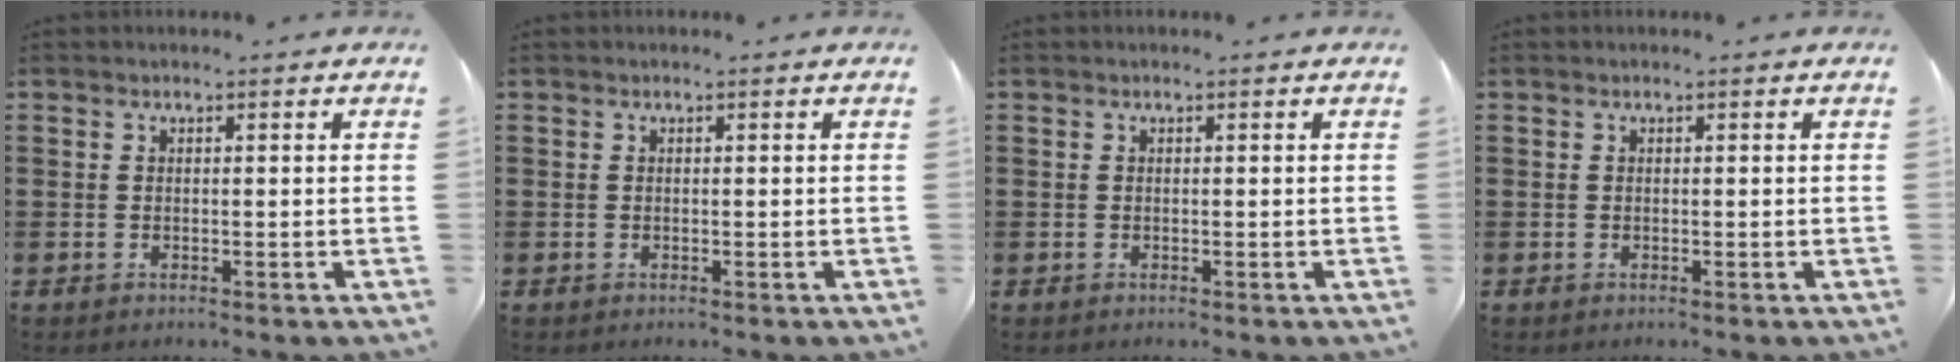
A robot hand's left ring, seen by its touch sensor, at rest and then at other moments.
{"total": 0.0}
{"total": 0.0}
{"total": 0.0}